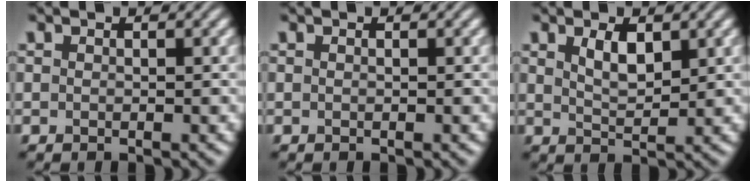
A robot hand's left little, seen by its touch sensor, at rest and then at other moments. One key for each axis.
{"total": 0.0}
{"total": 2.4, "fx": 1.3, "fy": 1.0, "fz": 1.8, "tx": -0.038, "ty": -0.002, "tz": 0.026}